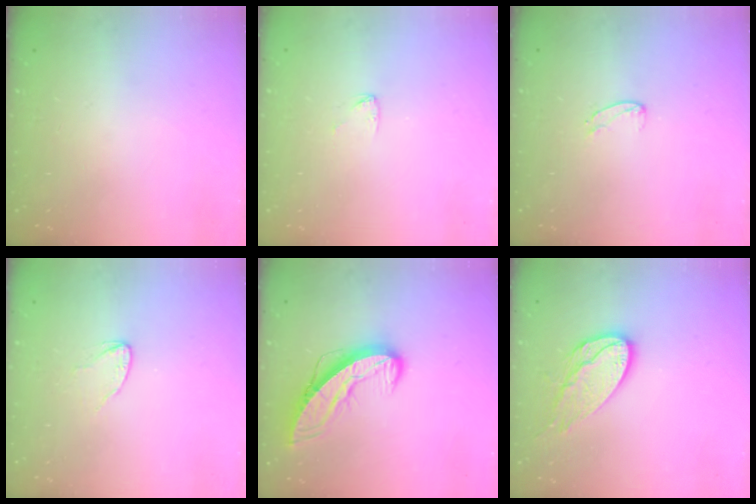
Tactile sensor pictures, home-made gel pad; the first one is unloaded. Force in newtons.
{"total": 3.4, "press": 3.4, "slide": 0.2}
{"total": 4.0, "press": 4.0, "slide": 0.2}
{"total": 2.9, "press": 2.9, "slide": 0.2}
{"total": 10.2, "press": 10.1, "slide": 1.1}
{"total": 12.2, "press": 12.1, "slide": 0.8}